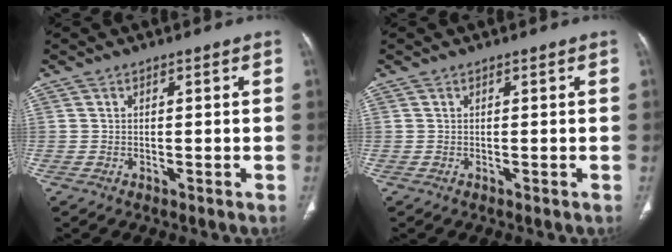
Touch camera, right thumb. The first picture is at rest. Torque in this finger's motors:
{"motor_torque": [0.01, 0.00, -0.05, 0.01, 0.00]}